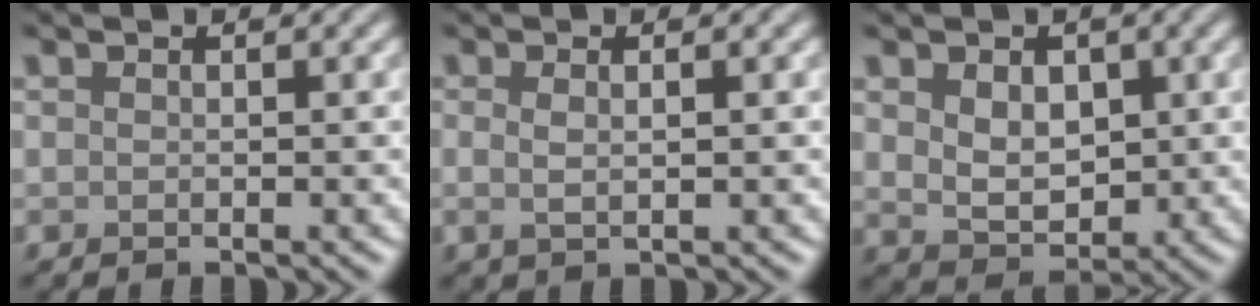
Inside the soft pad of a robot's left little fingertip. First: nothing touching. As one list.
[{"total": 1.5, "force": [0.2, 0.4, 1.4], "torque": [-0.027, 0.000, 0.004]}, {"total": 4.1, "force": [0.7, 2.9, 2.8], "torque": [-0.049, -0.008, 0.015]}]